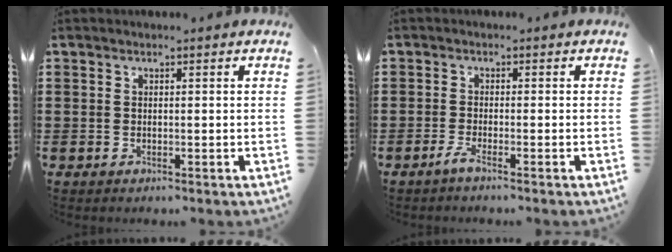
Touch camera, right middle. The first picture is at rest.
{"total": 1.8, "force": [-1.1, 0.0, 1.4], "torque": [-0.031, -0.006, -0.023]}